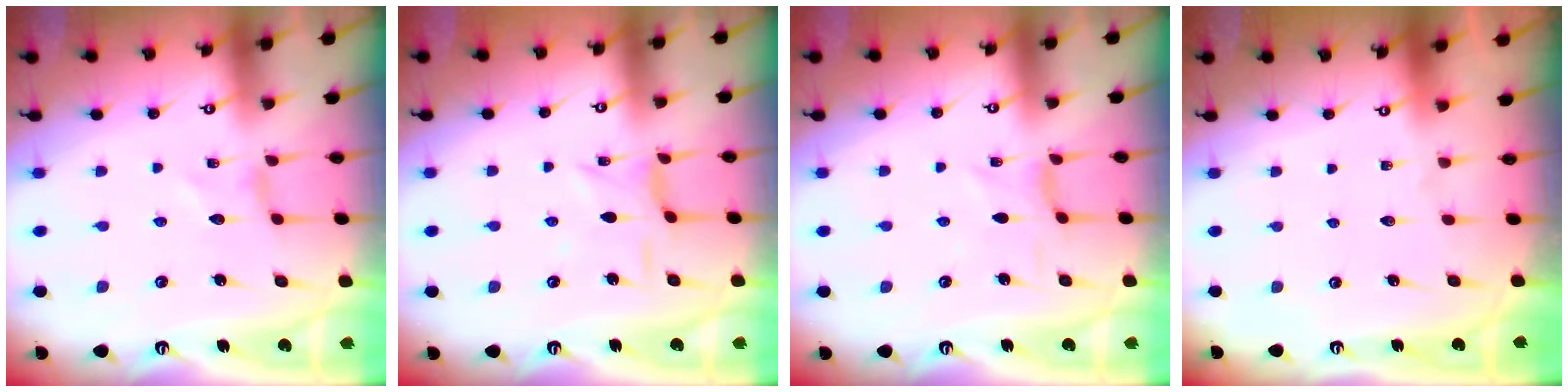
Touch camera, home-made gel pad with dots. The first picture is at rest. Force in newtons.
{"total": 2.9, "press": 2.9, "slide": 0.2}
{"total": 0.8, "press": 0.7, "slide": 0.3}
{"total": 0.0}